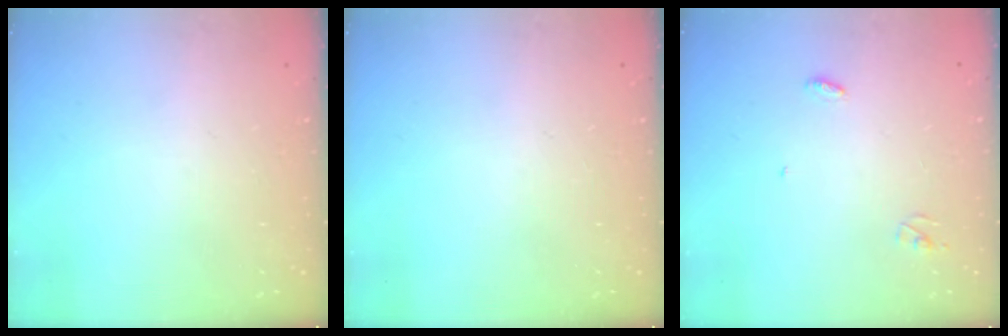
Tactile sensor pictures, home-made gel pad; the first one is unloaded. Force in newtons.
{"total": 0.0}
{"total": 3.3, "press": 3.2, "slide": 0.3}